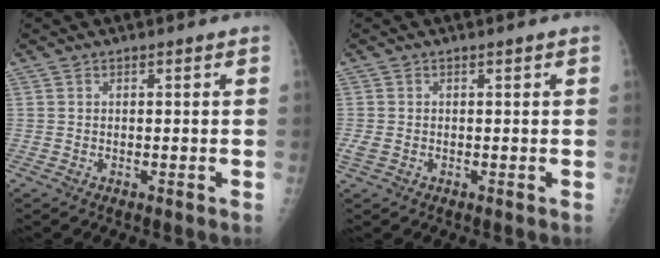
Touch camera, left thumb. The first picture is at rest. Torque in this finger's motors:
{"motor_torque": [0.02, 0.02, 0.31, 0.28, 0.02]}